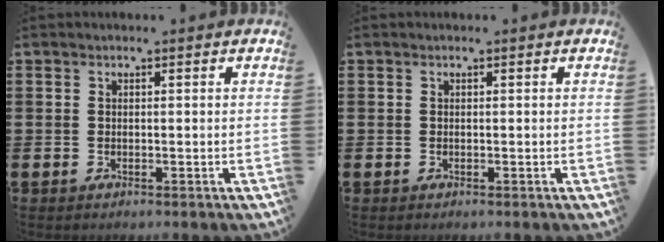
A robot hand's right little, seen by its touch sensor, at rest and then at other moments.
{"total": 0.0}